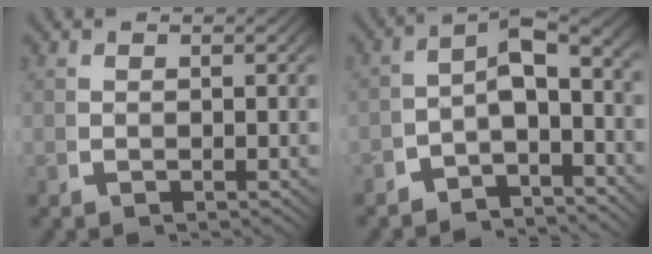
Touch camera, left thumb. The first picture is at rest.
{"total": 7.1, "force": [-1.4, 4.3, 5.4], "torque": [-0.068, -0.005, -0.032]}